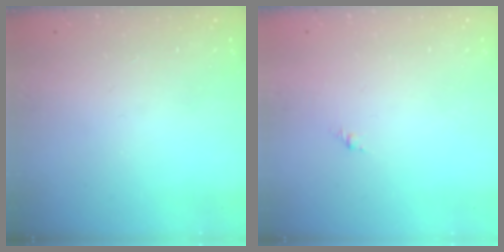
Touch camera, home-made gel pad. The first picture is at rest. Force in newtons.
{"total": 1.3, "press": 1.2, "slide": 0.5}